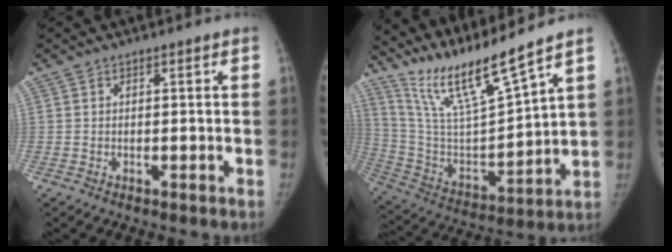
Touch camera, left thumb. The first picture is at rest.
{"total": 15.9, "force": [13.5, 0.1, 8.5], "torque": [-0.150, -0.077, 0.269]}